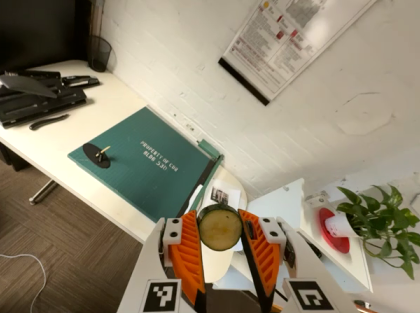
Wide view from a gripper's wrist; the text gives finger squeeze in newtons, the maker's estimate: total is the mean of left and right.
{"total": 9.1, "left": 8.6, "right": 9.7}